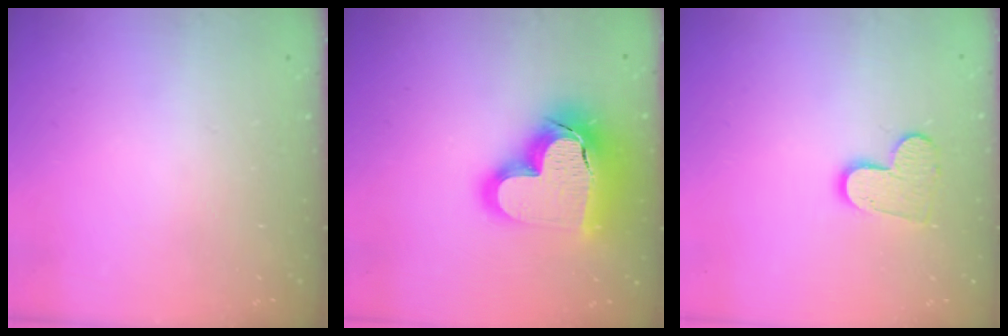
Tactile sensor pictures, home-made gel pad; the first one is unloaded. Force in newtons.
{"total": 22.8, "press": 22.6, "slide": 2.2}
{"total": 9.9, "press": 9.8, "slide": 0.7}